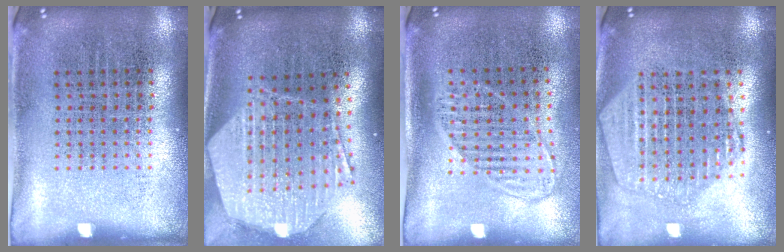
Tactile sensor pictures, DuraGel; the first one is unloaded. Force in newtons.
{"total": 2.8, "press": 2.3, "slide": 1.7}
{"total": 1.5, "press": 1.3, "slide": 0.7}
{"total": 2.3, "press": 2.0, "slide": 1.0}